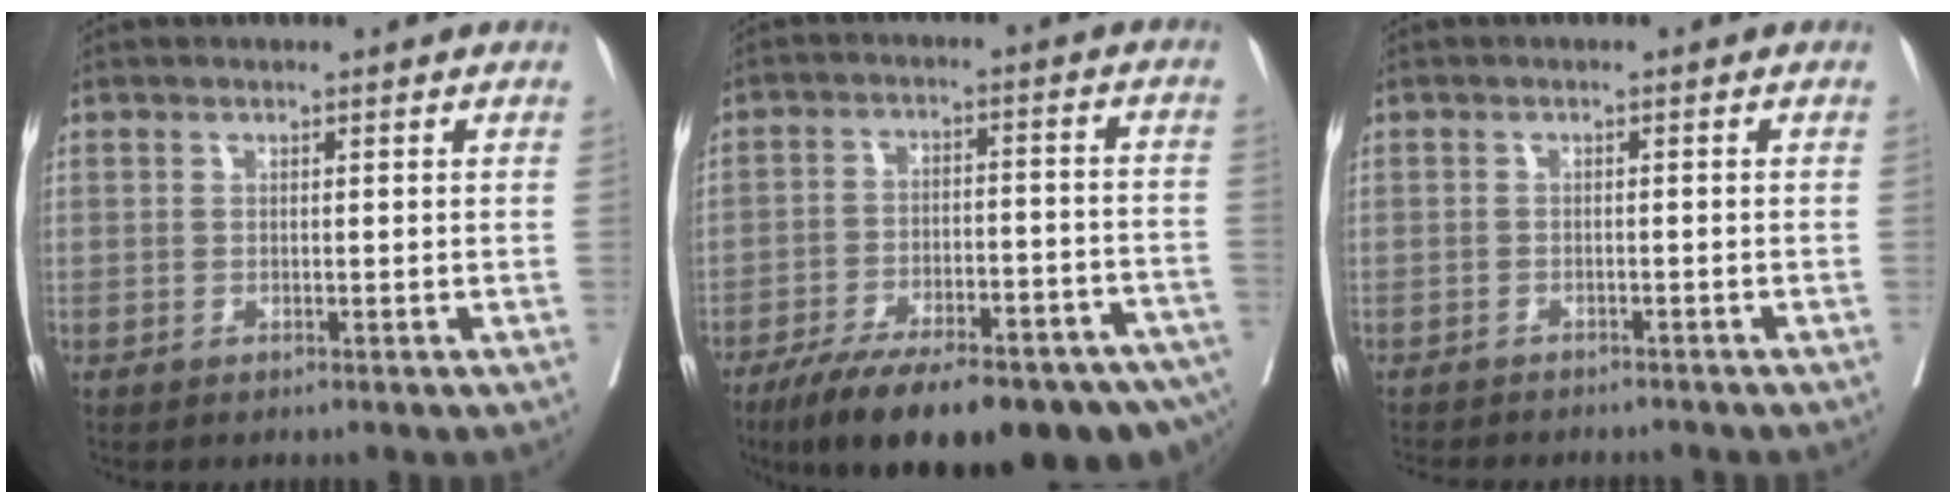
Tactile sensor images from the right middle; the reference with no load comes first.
{"total": 23.5, "force": [-17.2, 5.2, 15.1], "torque": [-0.174, -0.002, -0.244]}
{"total": 8.9, "force": [-8.1, 2.1, 3.0], "torque": [-0.048, -0.006, -0.103]}